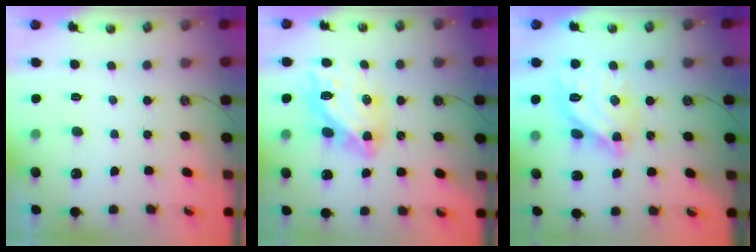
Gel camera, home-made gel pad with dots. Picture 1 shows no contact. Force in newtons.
{"total": 13.6, "press": 13.5, "slide": 1.7}
{"total": 14.0, "press": 13.9, "slide": 1.4}